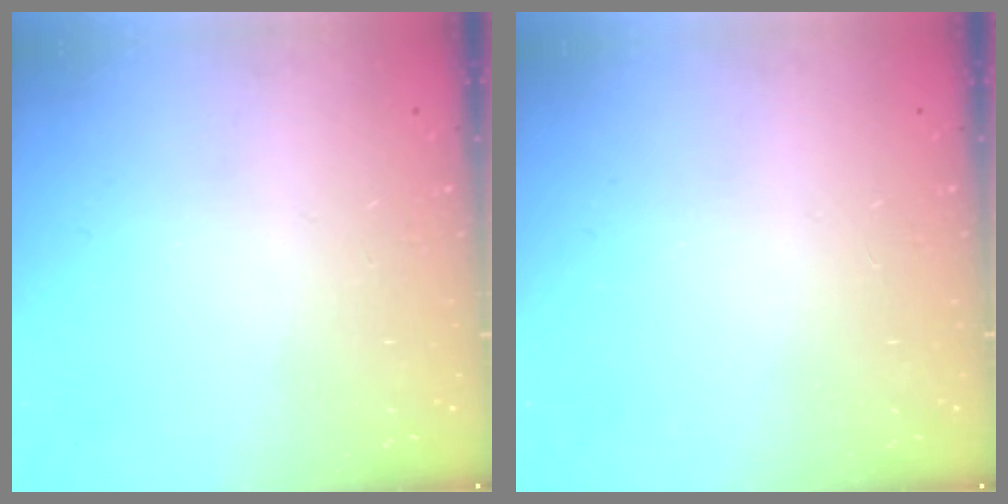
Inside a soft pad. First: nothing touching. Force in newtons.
{"total": 0.0}